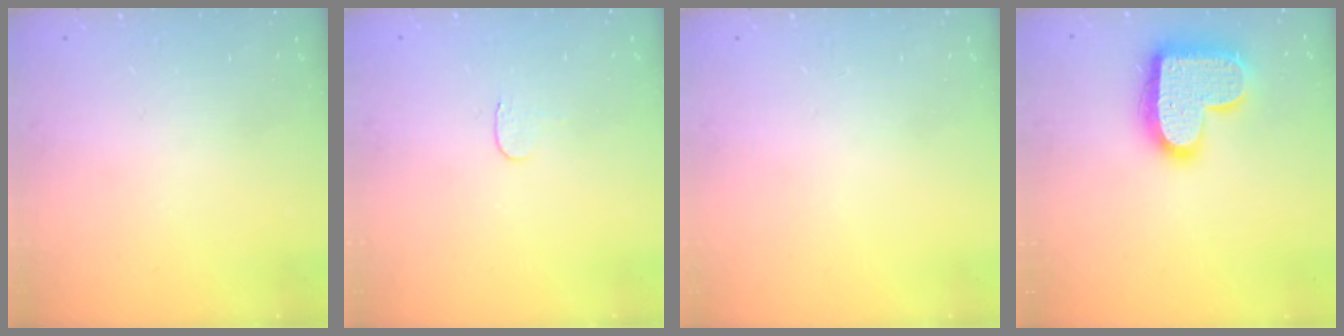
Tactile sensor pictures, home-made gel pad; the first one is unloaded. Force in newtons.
{"total": 3.3, "press": 3.3, "slide": 0.4}
{"total": 0.0}
{"total": 18.1, "press": 18.1, "slide": 1.1}